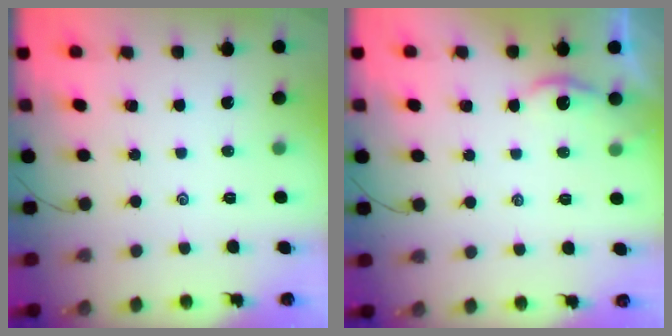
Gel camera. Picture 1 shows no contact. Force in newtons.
{"total": 2.4, "press": 2.4, "slide": 0.1}